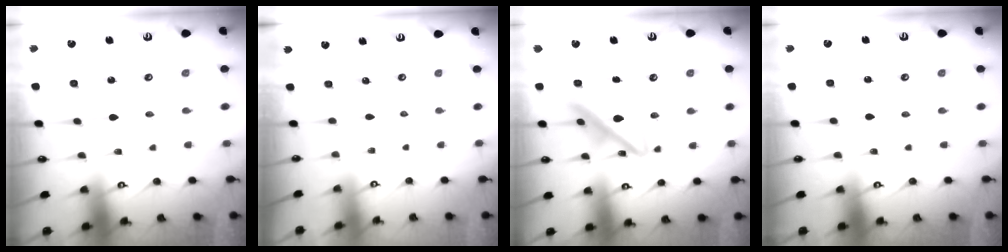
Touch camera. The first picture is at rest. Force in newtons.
{"total": 0.0}
{"total": 16.7, "press": 16.6, "slide": 1.8}
{"total": 3.2, "press": 3.2, "slide": 0.4}